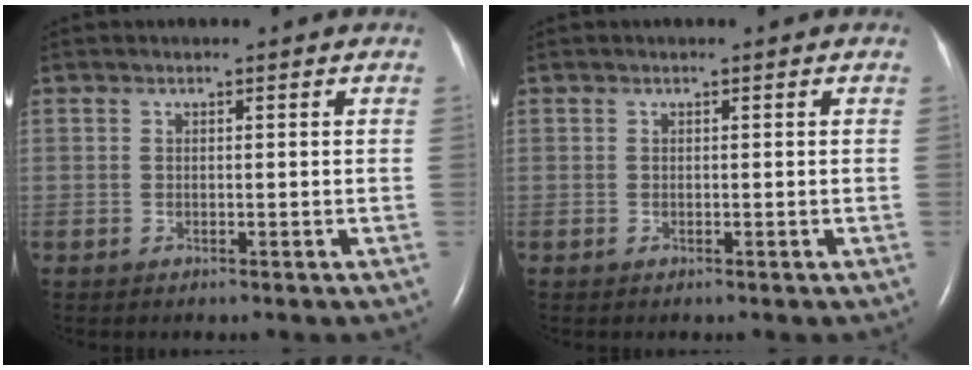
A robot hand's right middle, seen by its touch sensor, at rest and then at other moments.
{"total": 0.0}